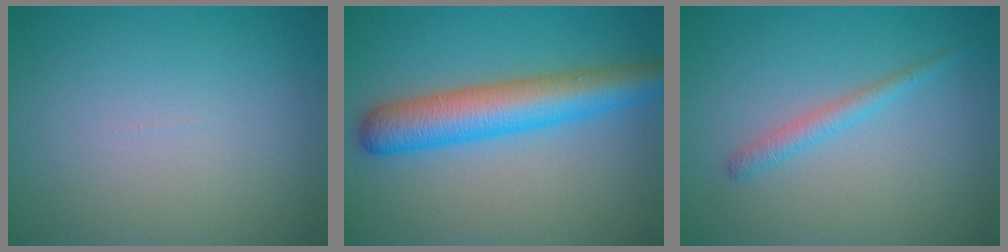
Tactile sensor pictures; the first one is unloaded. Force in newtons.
{"total": 6.7, "press": 6.7, "slide": 0.2}
{"total": 1.5, "press": 1.5, "slide": 0.2}